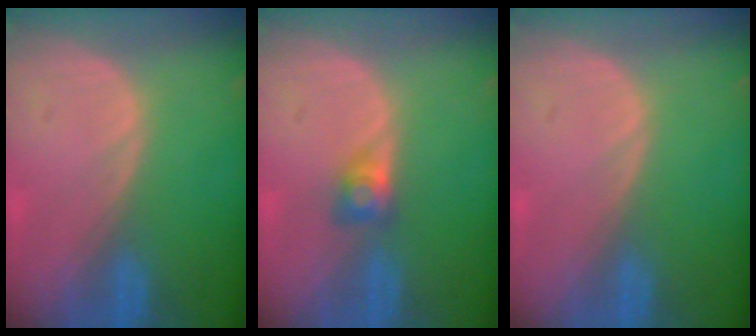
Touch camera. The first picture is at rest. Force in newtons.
{"total": 2.7, "press": 2.5, "slide": 1.1}
{"total": 0.0}